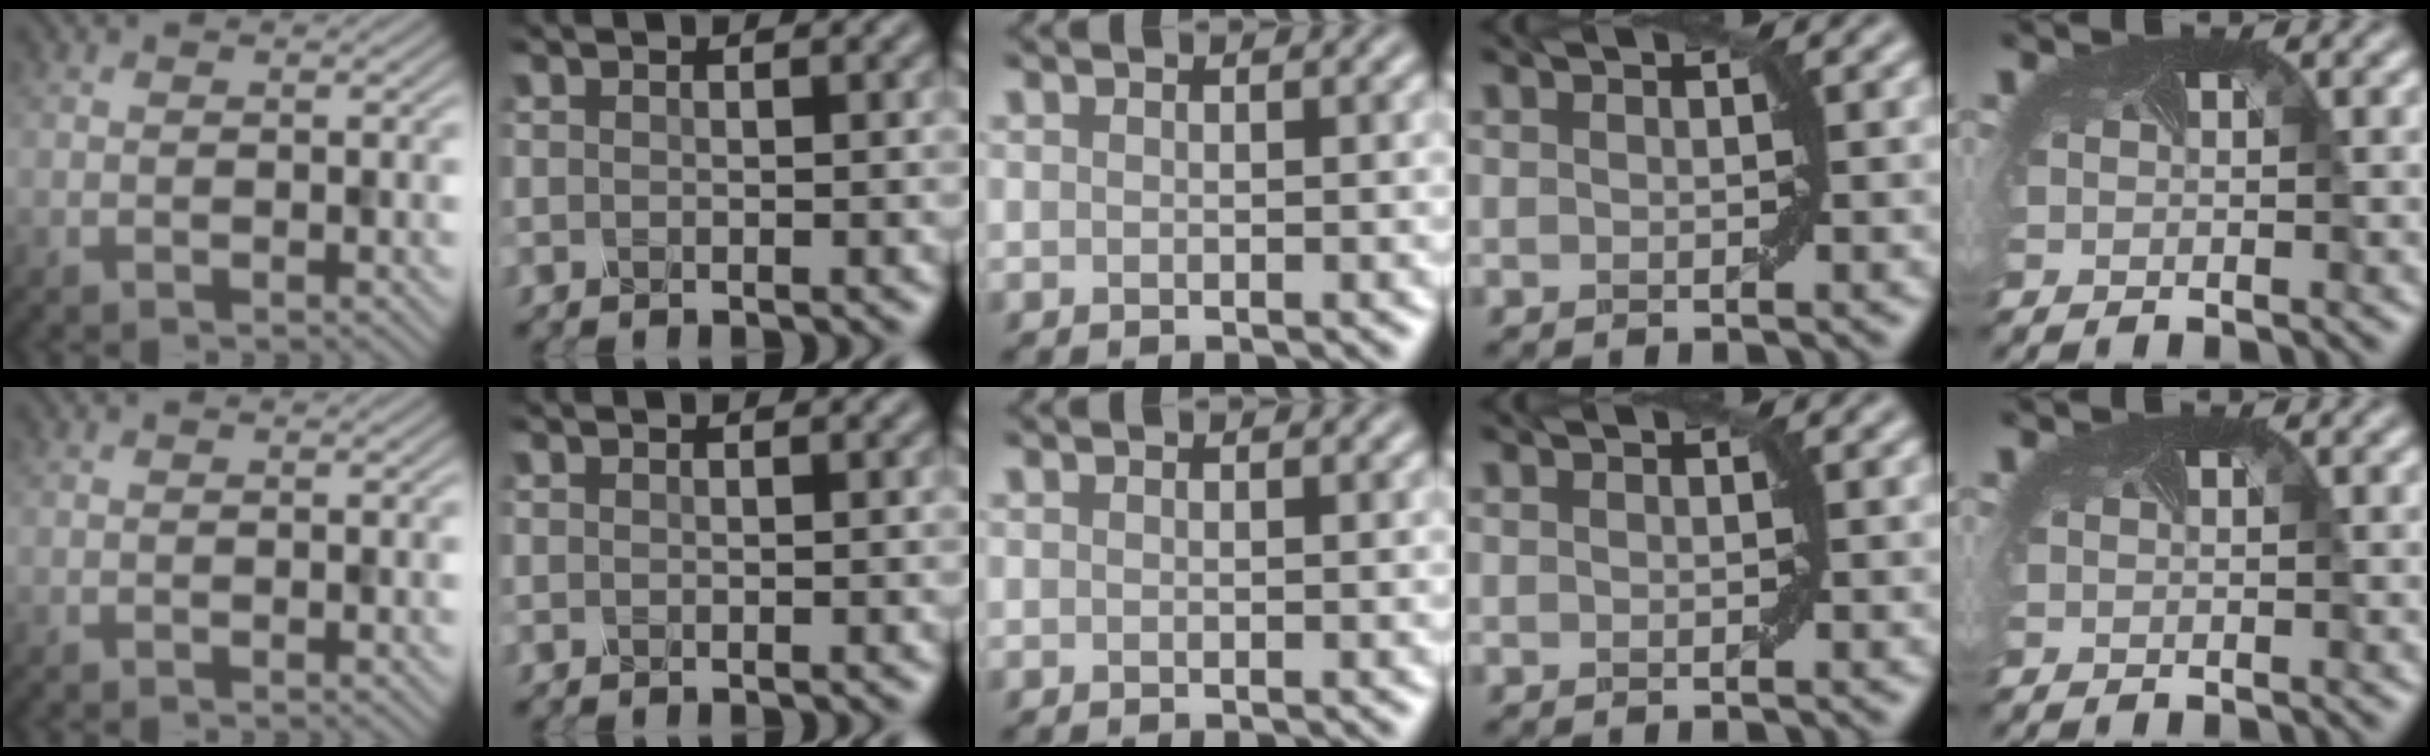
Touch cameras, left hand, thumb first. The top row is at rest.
{}